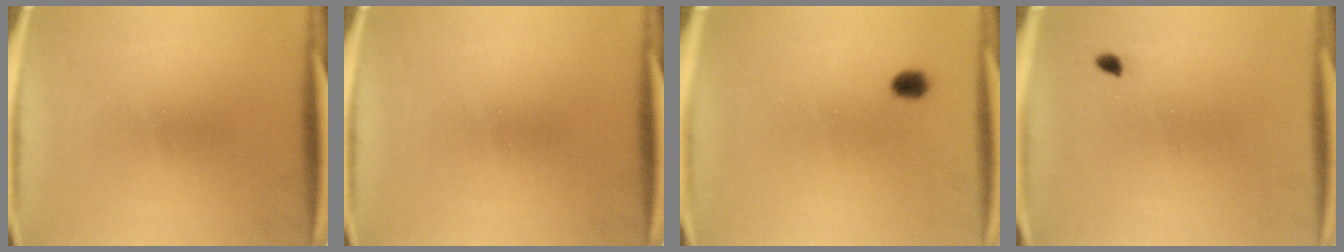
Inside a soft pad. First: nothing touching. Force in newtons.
{"total": 0.0}
{"total": 2.7}
{"total": 0.9}